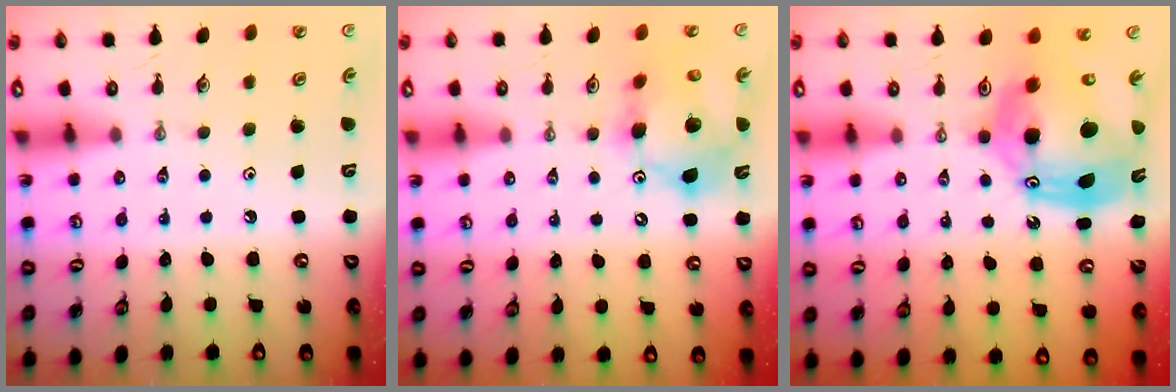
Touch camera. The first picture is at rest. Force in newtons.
{"total": 13.6, "press": 13.4, "slide": 2.3}
{"total": 18.0, "press": 17.9, "slide": 1.6}